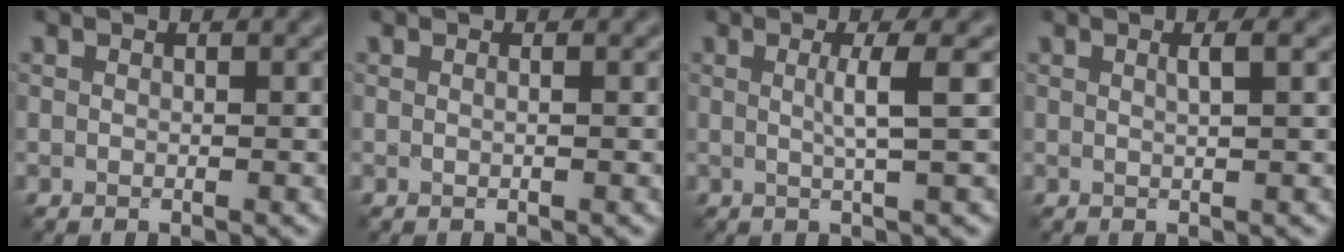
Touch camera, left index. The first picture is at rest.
{"total": 0.6, "force": [0.1, 0.2, 0.5], "torque": [-0.006, -0.002, -0.006]}
{"total": 2.9, "force": [0.4, 0.6, 2.8], "torque": [-0.045, 0.003, 0.000]}
{"total": 1.4, "force": [0.5, 0.4, 1.3], "torque": [-0.013, 0.002, 0.001]}